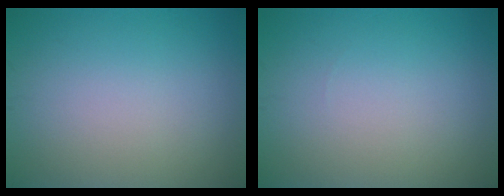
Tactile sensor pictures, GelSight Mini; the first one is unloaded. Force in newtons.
{"total": 0.0}